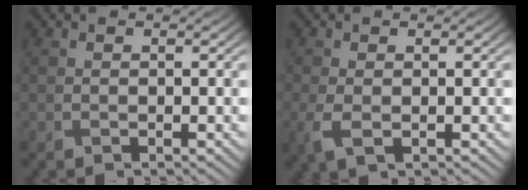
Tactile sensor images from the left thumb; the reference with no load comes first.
{"total": 3.0, "force": [-0.8, 1.8, 2.3], "torque": [-0.068, -0.013, -0.012]}